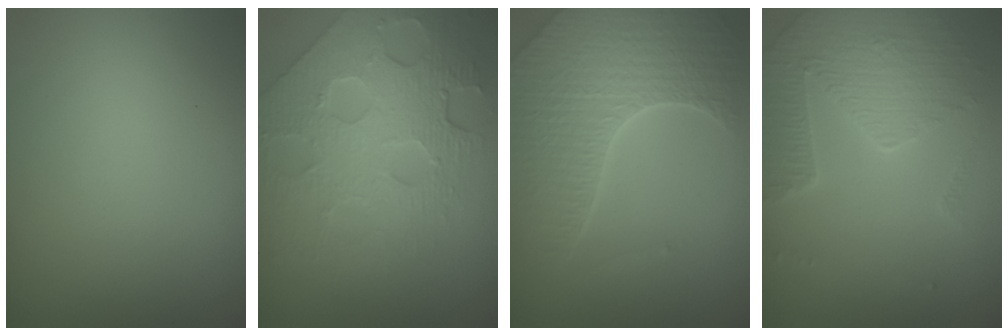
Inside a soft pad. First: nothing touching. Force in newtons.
{"total": 8.0, "press": 5.5, "slide": 5.9}
{"total": 7.4, "press": 5.5, "slide": 5.0}
{"total": 3.7, "press": 3.6, "slide": 0.9}